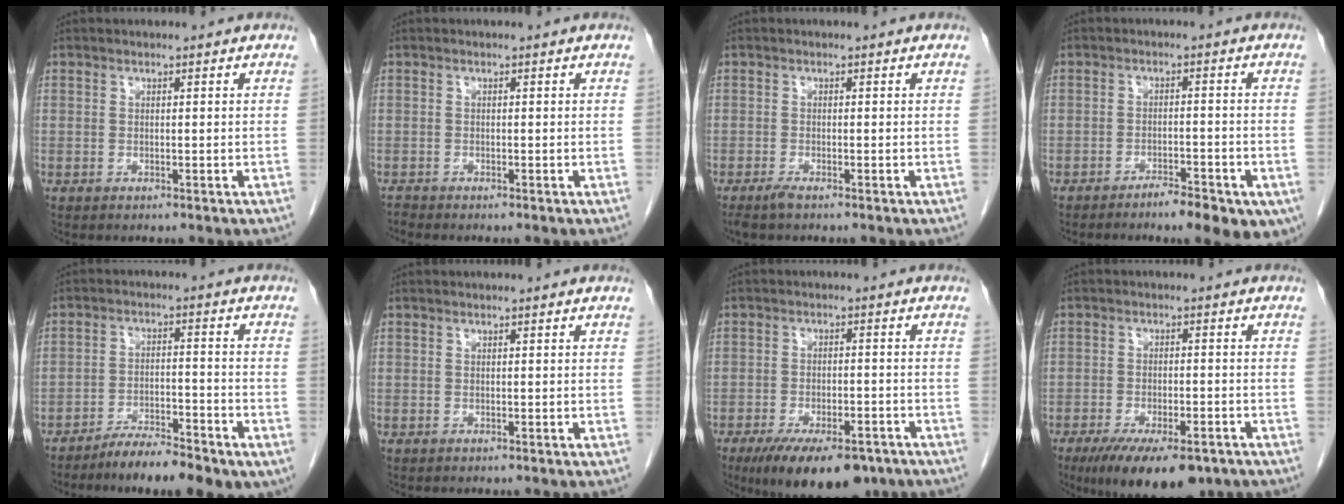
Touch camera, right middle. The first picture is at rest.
{"total": 0.6, "force": [-0.6, -0.1, -0.1], "torque": [-0.001, -0.005, -0.014]}
{"total": 1.4, "force": [-1.1, 0.0, 0.9], "torque": [-0.024, -0.006, -0.023]}
{"total": 8.7, "force": [-5.6, 2.2, 6.2], "torque": [-0.071, -0.002, -0.080]}
{"total": 9.6, "force": [-6.9, 1.9, 6.4], "torque": [-0.098, -0.007, -0.111]}
{"total": 0.0}
{"total": 13.5, "force": [-9.8, 4.6, 8.0], "torque": [-0.125, -0.013, -0.148]}
{"total": 12.7, "force": [-8.9, 4.1, 8.1], "torque": [-0.126, -0.016, -0.133]}